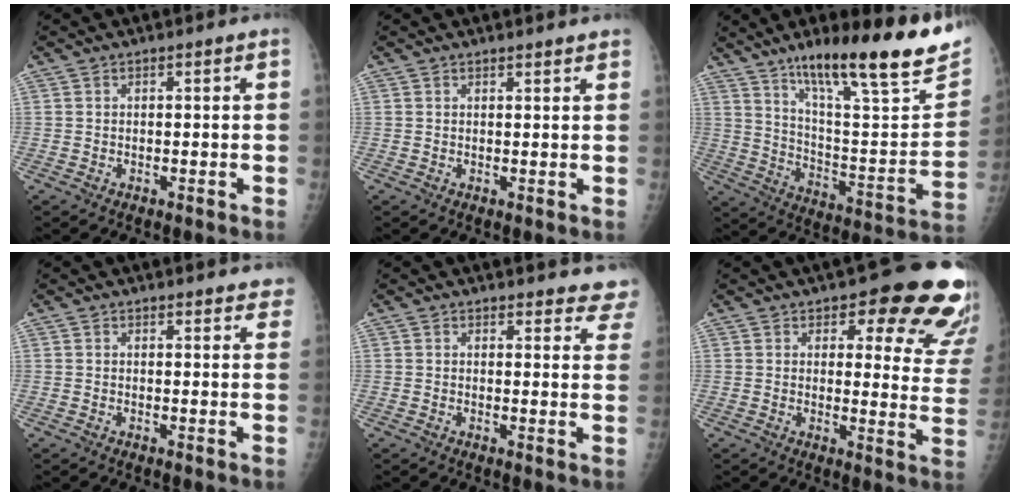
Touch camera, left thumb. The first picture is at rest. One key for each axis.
{"total": 2.0, "fx": 1.9, "fy": 0.3, "fz": 0.6, "tx": -0.001, "ty": -0.008, "tz": 0.021}
{"total": 27.0, "fx": 17.7, "fy": 5.6, "fz": 19.7, "tx": -0.271, "ty": -0.067, "tz": 0.286}
{"total": 5.9, "fx": 5.5, "fy": 1.8, "fz": 1.6, "tx": 0.016, "ty": -0.021, "tz": 0.046}
{"total": 10.4, "fx": 9.9, "fy": 2.7, "fz": 1.3, "tx": 0.036, "ty": -0.059, "tz": 0.080}
{"total": 17.8, "fx": 12.3, "fy": 6.3, "fz": 11.2, "tx": -0.080, "ty": -0.073, "tz": 0.133}